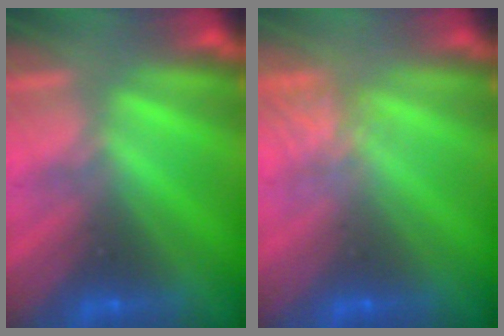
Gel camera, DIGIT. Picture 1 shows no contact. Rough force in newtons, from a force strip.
{"total": 1.7}